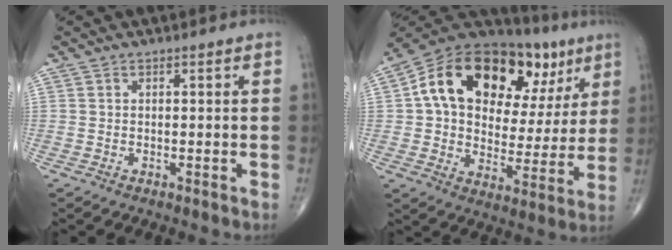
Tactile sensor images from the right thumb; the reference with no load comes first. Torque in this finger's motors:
{"motor_torque": [2.07, 2.93, 1.01, -0.42, 0.39]}